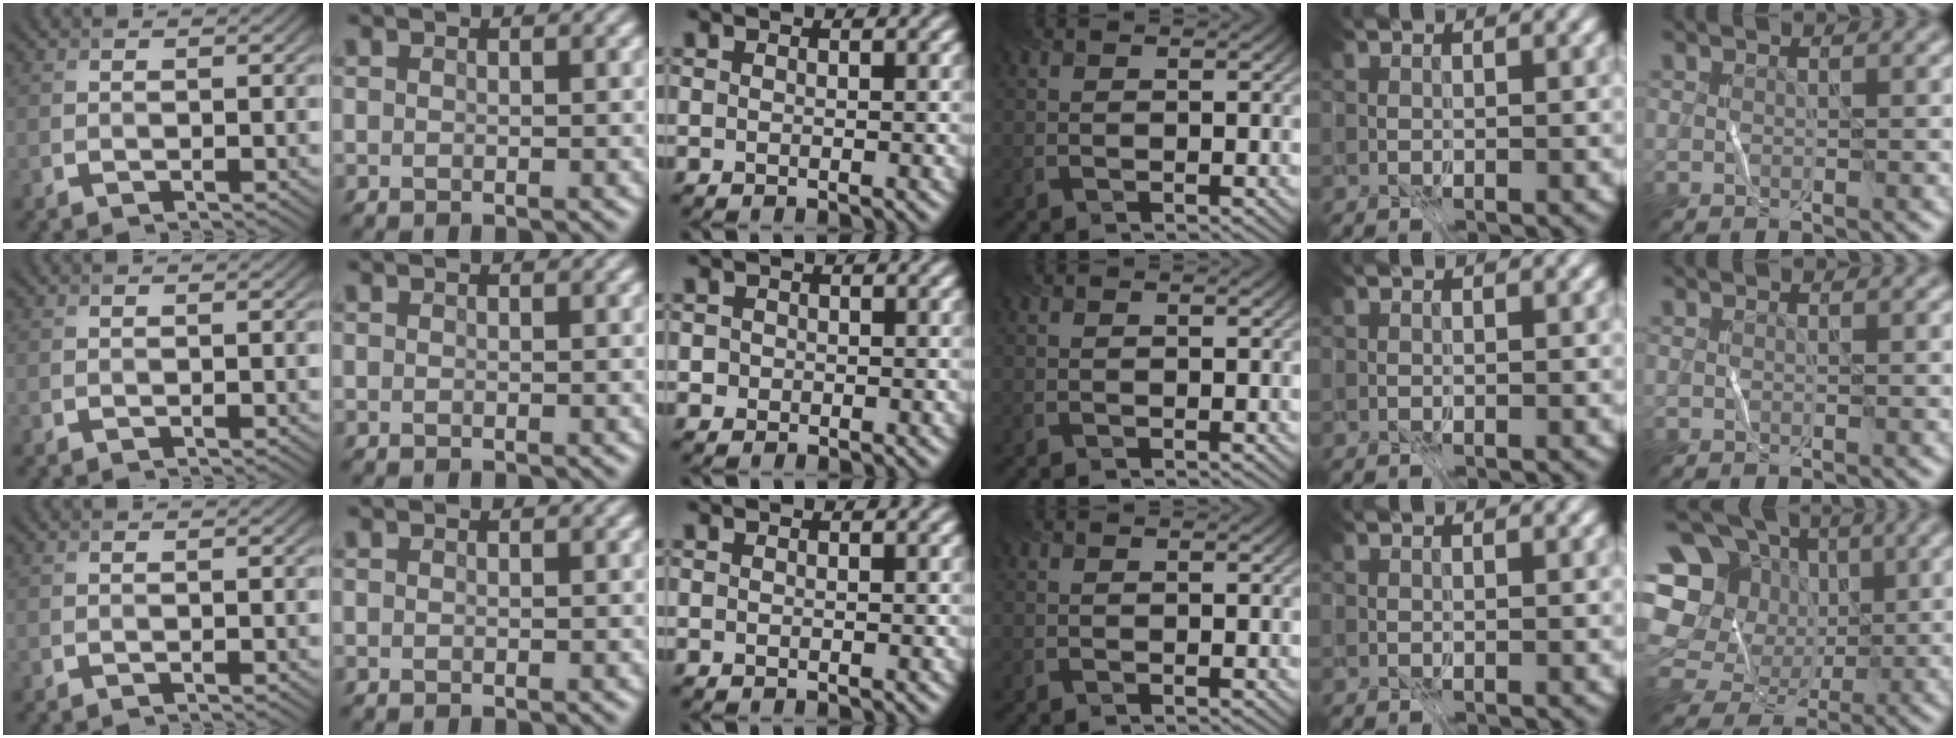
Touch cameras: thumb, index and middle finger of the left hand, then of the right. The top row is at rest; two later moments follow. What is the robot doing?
{"motion": "fold", "object": "file"}